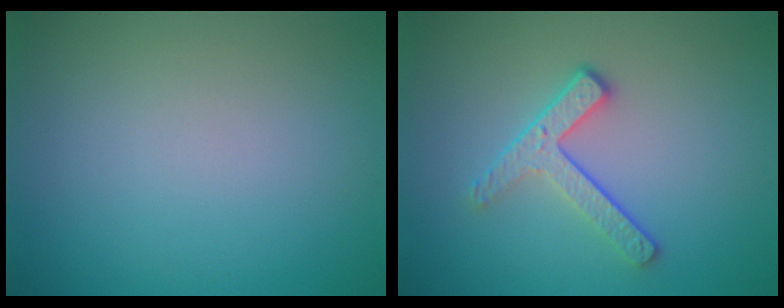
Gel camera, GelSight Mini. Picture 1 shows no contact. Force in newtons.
{"total": 3.1, "press": 2.5, "slide": 1.9}